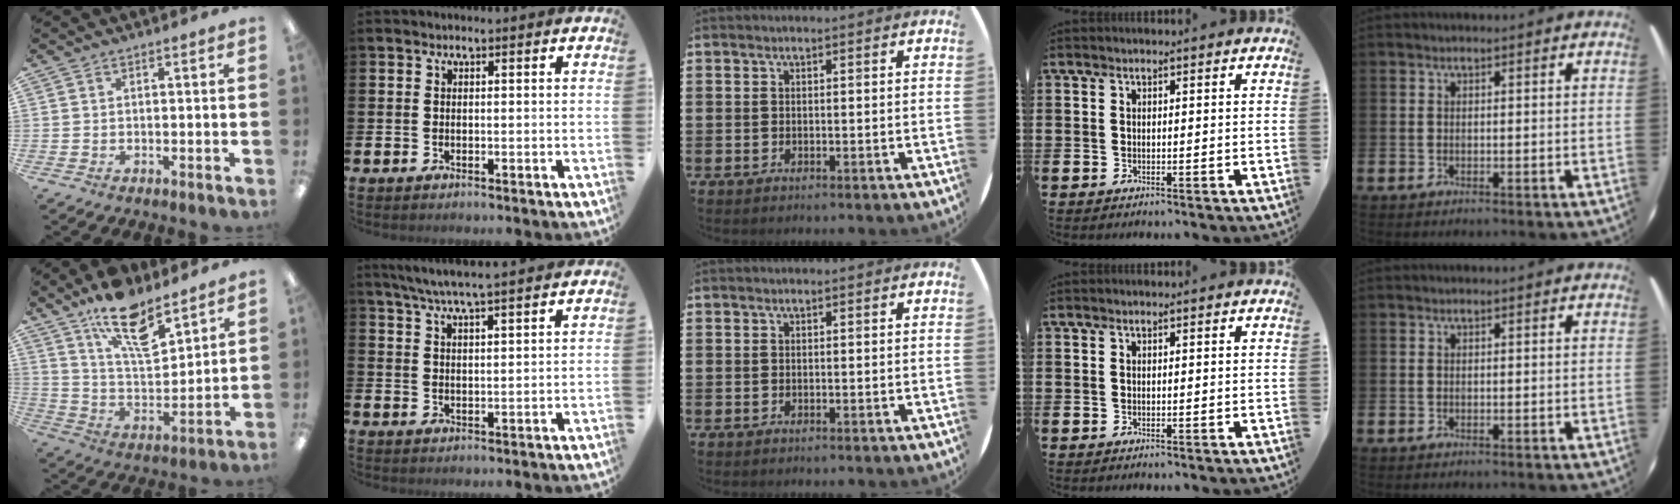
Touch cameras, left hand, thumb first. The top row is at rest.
{"thumb": {"total": 16.4, "force": [11.6, 6.2, 9.8], "torque": [-0.163, -0.065, 0.199]}, "index": {"total": 6.0, "force": [5.7, -0.2, 2.0], "torque": [-0.046, -0.028, 0.099]}}